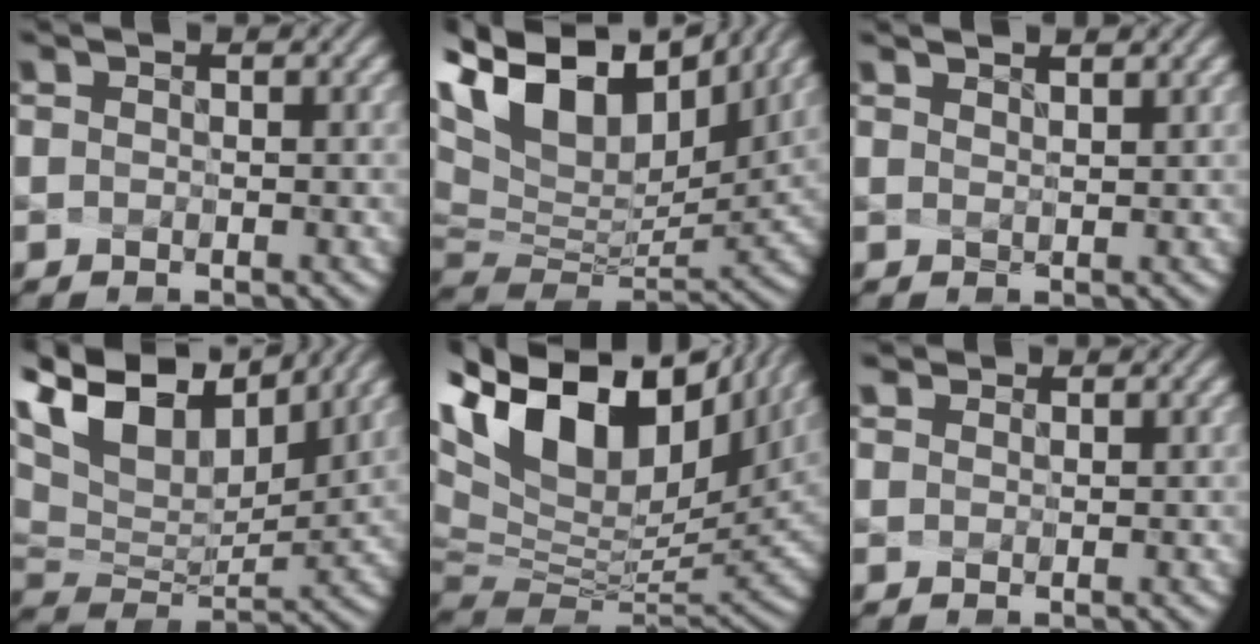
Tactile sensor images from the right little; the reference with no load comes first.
{"total": 13.4, "force": [7.6, 7.4, 8.3], "torque": [-0.183, 0.028, 0.148]}
{"total": 1.1, "force": [1.0, -0.3, 0.2], "torque": [-0.014, -0.006, 0.039]}
{"total": 10.4, "force": [6.3, 5.1, 6.5], "torque": [-0.143, 0.020, 0.121]}
{"total": 16.4, "force": [7.6, 9.0, 11.4], "torque": [-0.249, 0.024, 0.155]}
{"total": 0.6, "force": [0.6, 0.2, -0.1], "torque": [-0.009, 0.001, 0.019]}